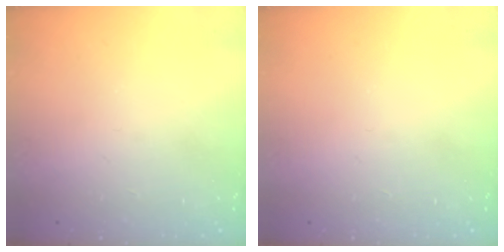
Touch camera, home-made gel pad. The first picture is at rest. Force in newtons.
{"total": 0.0}